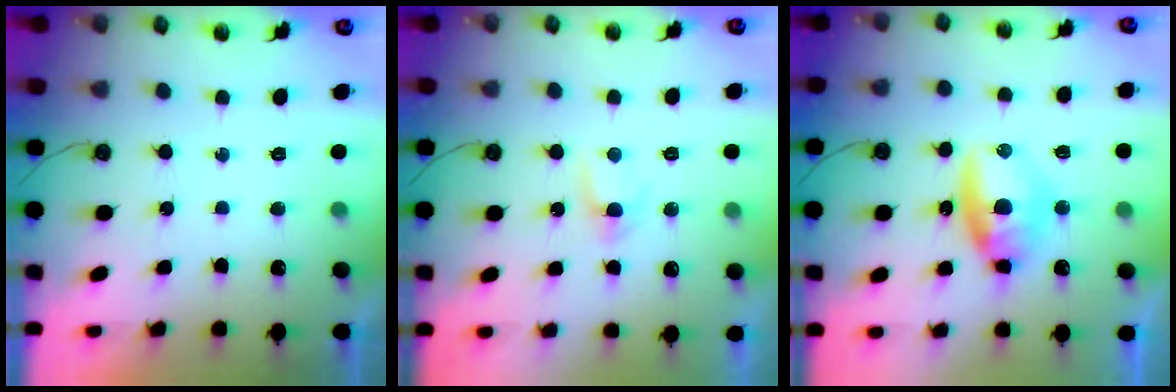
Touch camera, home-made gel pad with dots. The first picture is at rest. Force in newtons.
{"total": 3.7, "press": 3.6, "slide": 0.6}
{"total": 9.8, "press": 9.8, "slide": 0.7}